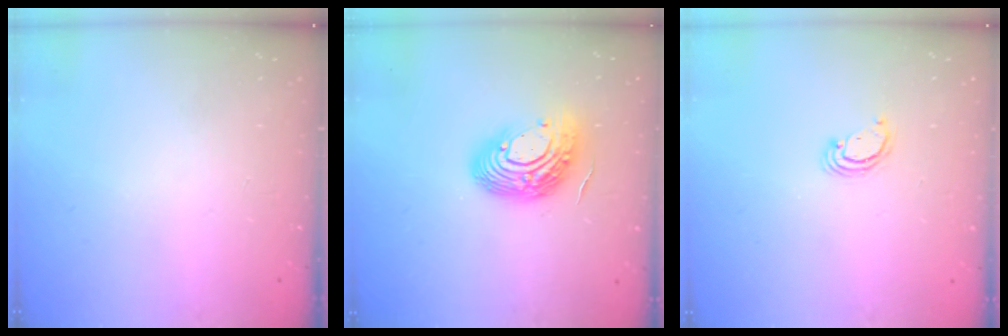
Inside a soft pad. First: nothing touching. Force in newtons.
{"total": 16.2, "press": 16.1, "slide": 1.2}
{"total": 2.6, "press": 2.6, "slide": 0.3}